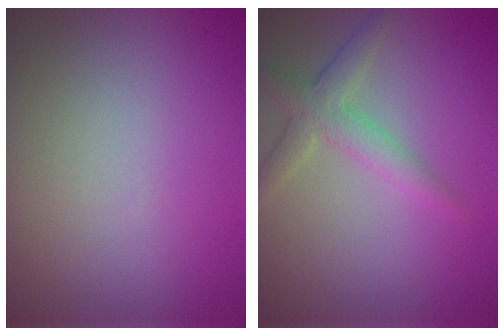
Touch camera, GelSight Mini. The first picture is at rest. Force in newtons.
{"total": 3.1, "press": 3.1, "slide": 0.2}